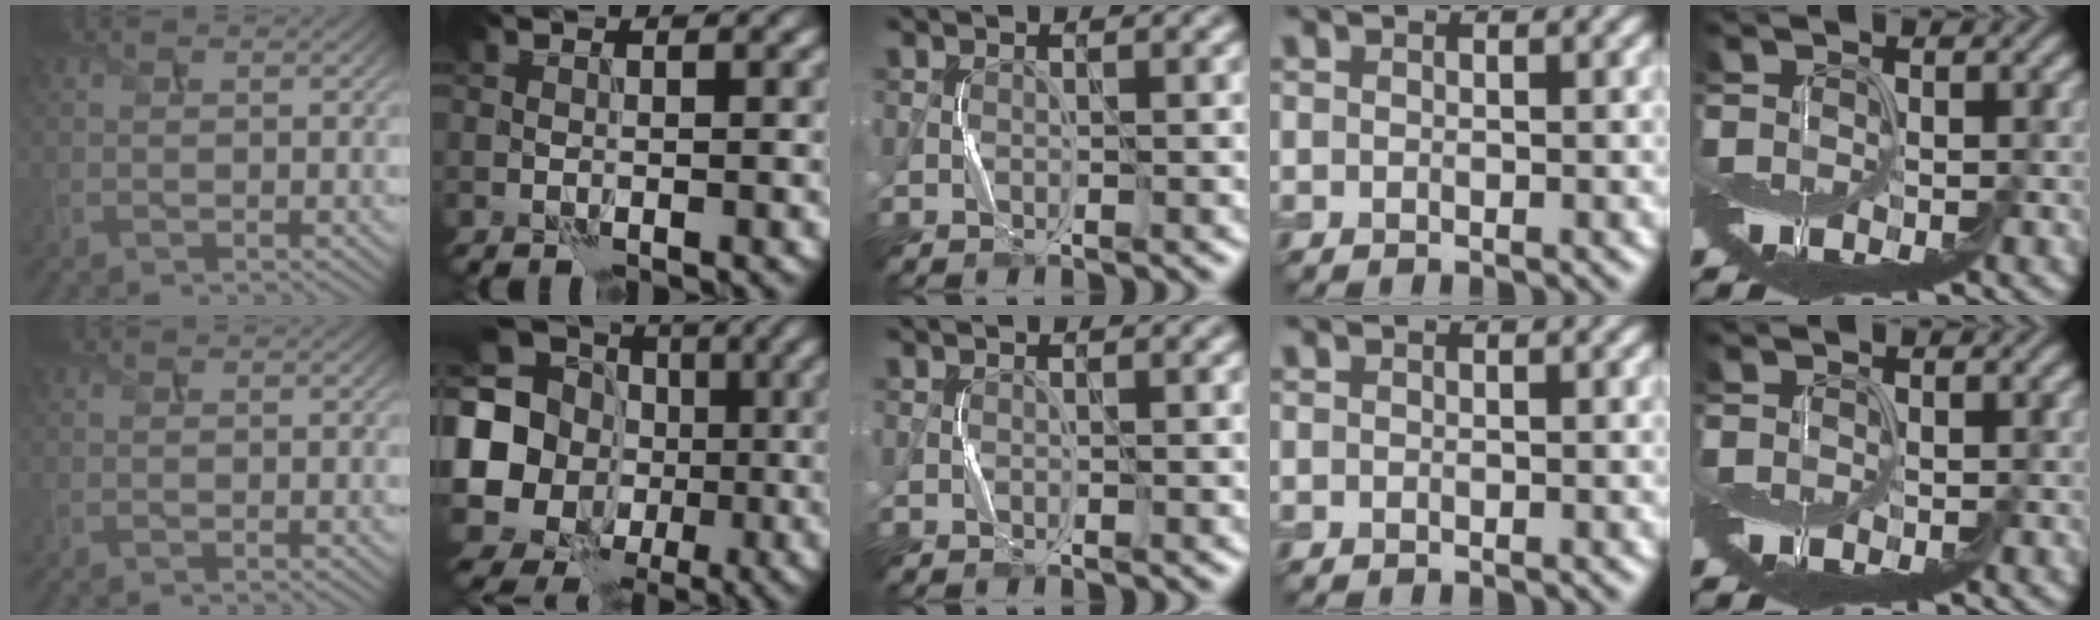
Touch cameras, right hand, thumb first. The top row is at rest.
{"index": {"total": 16.3, "force": [0.3, 15.0, 6.4], "torque": [-0.180, 0.008, -0.013]}}